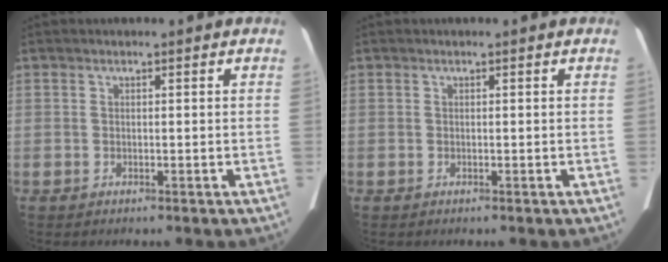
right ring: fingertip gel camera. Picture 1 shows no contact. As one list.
[{"total": 0.0}]